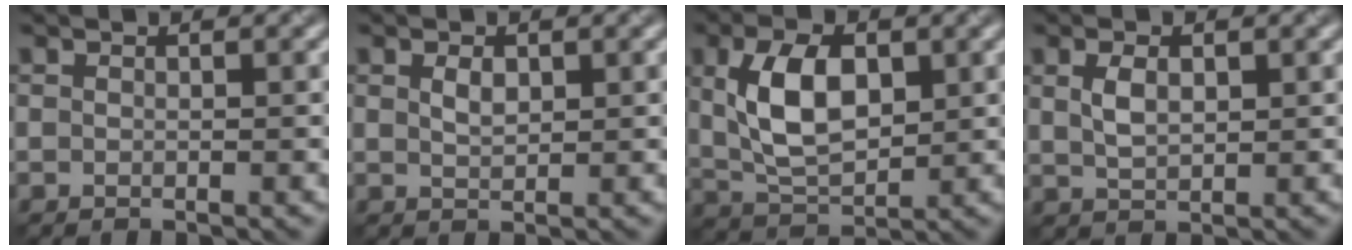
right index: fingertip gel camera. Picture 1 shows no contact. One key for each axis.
{"total": 1.4, "fx": 0.6, "fy": 0.7, "fz": 1.0, "tx": -0.021, "ty": 0.000, "tz": 0.014}
{"total": 6.6, "fx": 1.3, "fy": 3.6, "fz": 5.3, "tx": -0.102, "ty": 0.006, "tz": 0.026}
{"total": 2.5, "fx": 0.8, "fy": 1.4, "fz": 1.9, "tx": -0.045, "ty": 0.000, "tz": 0.021}